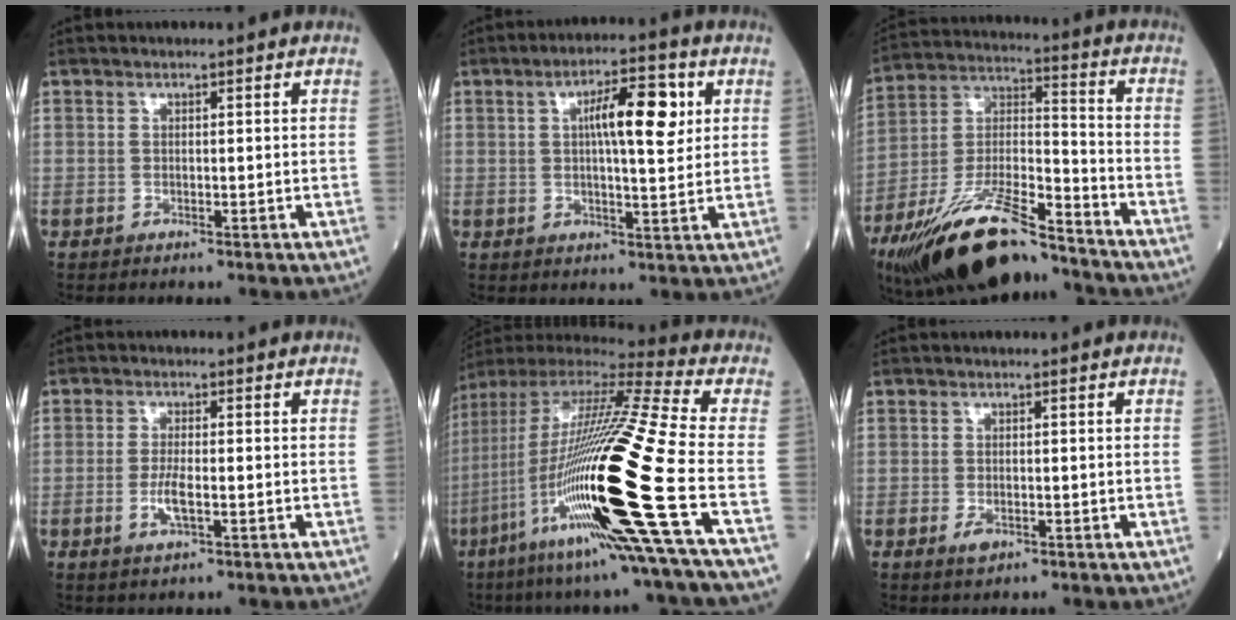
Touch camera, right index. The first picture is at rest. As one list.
[{"total": 8.9, "force": [2.4, 2.0, 8.4], "torque": [-0.133, 0.015, 0.036]}, {"total": 19.8, "force": [-15.2, 4.3, 12.0], "torque": [-0.239, -0.016, -0.274]}, {"total": 3.5, "force": [-1.1, 0.7, 3.3], "torque": [-0.071, -0.004, -0.019]}, {"total": 30.1, "force": [-8.7, -0.2, 28.8], "torque": [-0.540, -0.055, -0.178]}, {"total": 1.6, "force": [-0.8, 0.7, 1.2], "torque": [-0.025, -0.002, -0.010]}]